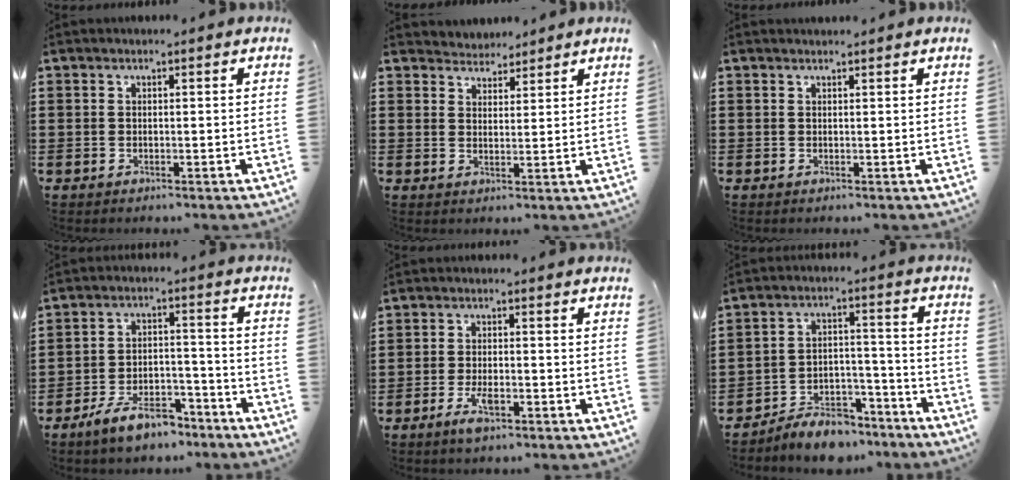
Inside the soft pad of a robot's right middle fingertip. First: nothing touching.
{"total": 3.4, "force": [3.2, 0.8, -0.9], "torque": [0.004, -0.008, 0.061]}
{"total": 0.8, "force": [0.8, 0.0, -0.1], "torque": [0.000, -0.001, 0.015]}
{"total": 7.7, "force": [-6.3, 2.5, 3.6], "torque": [-0.070, 0.013, -0.120]}
{"total": 4.2, "force": [-2.1, 1.4, 3.4], "torque": [-0.076, -0.003, -0.043]}
{"total": 7.8, "force": [-7.3, 2.2, 1.8], "torque": [-0.017, 0.030, -0.137]}